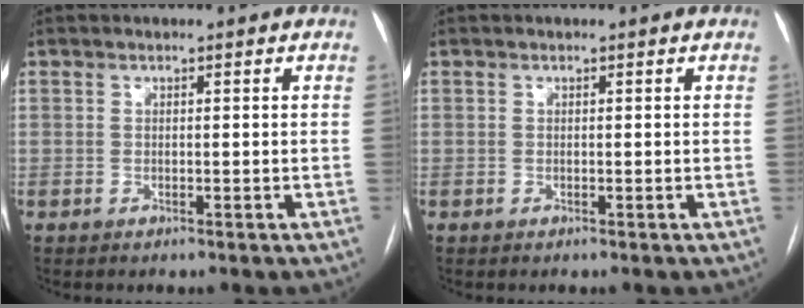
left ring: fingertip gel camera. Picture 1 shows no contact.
{"total": 0.0}